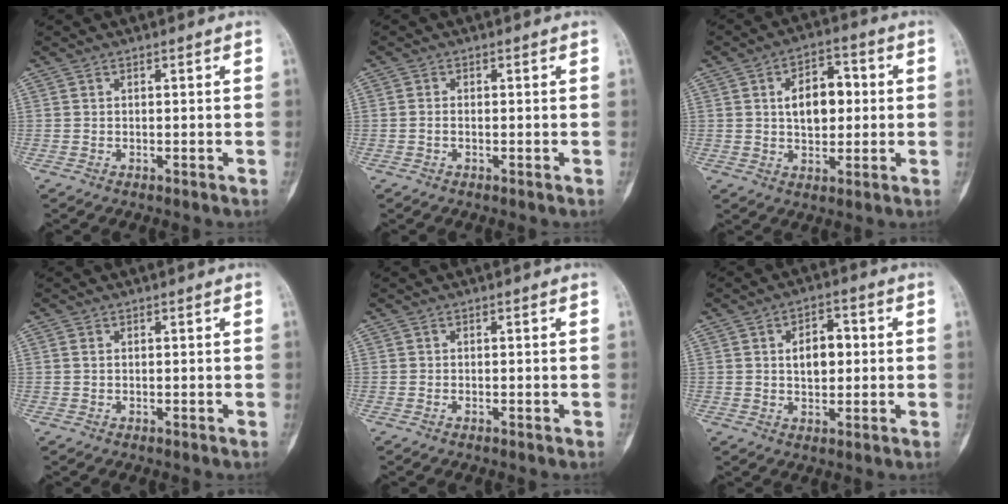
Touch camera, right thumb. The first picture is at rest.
{"total": 0.8, "force": [-0.2, 0.5, 0.6], "torque": [-0.011, 0.001, -0.006]}
{"total": 9.5, "force": [1.2, 5.9, 7.3], "torque": [-0.086, 0.013, 0.017]}
{"total": 0.6, "force": [0.2, 0.4, 0.4], "torque": [-0.008, 0.002, 0.003]}
{"total": 0.0}
{"total": 6.5, "force": [0.8, 4.0, 5.1], "torque": [-0.057, 0.009, 0.010]}